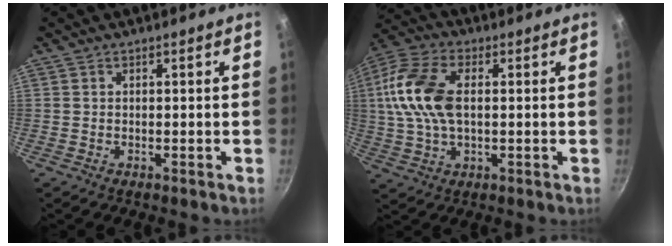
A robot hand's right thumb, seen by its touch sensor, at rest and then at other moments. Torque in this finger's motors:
{"motor_torque": [1.40, 1.50, 1.64, 0.20, 0.56]}